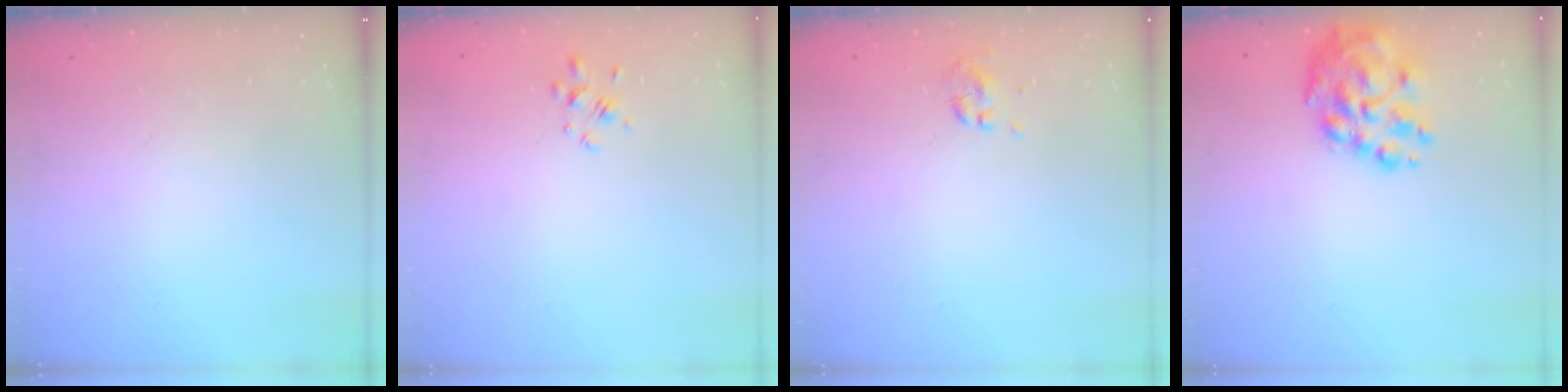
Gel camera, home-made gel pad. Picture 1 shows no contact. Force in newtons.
{"total": 2.2, "press": 2.0, "slide": 1.0}
{"total": 0.0}
{"total": 11.5, "press": 11.0, "slide": 3.3}